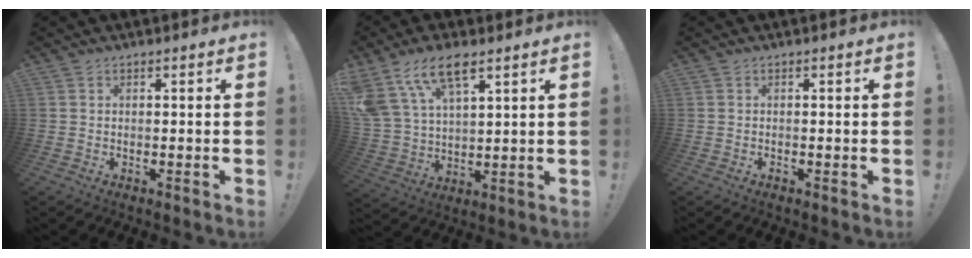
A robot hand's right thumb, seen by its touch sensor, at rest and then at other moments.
{"total": 14.1, "force": [8.9, 6.5, 8.8], "torque": [-0.180, -0.037, 0.167]}
{"total": 0.6, "force": [-0.6, 0.0, 0.0], "torque": [-0.007, 0.002, -0.008]}